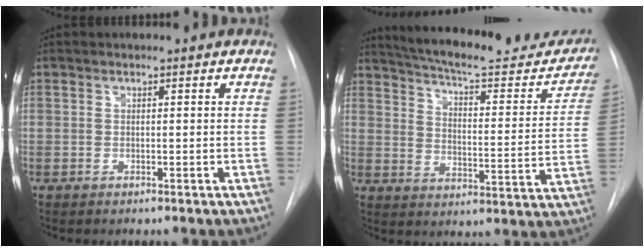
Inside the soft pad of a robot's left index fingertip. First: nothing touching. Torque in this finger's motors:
{"motor_torque": [0.39, -0.70, 0.09, 0.02]}